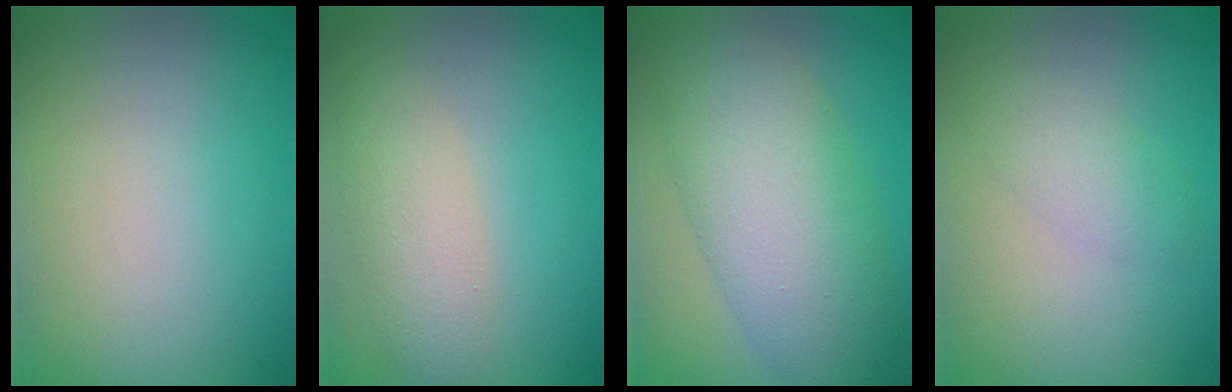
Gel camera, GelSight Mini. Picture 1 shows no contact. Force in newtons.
{"total": 2.9, "press": 2.9, "slide": 0.2}
{"total": 8.5, "press": 8.5, "slide": 0.1}
{"total": 2.0, "press": 2.0, "slide": 0.2}